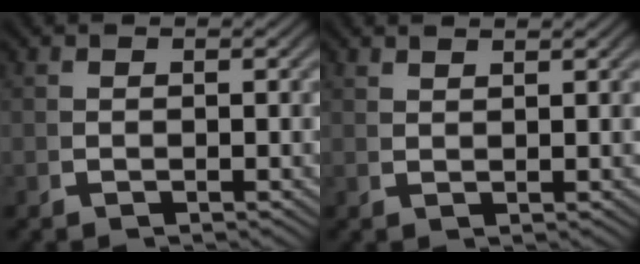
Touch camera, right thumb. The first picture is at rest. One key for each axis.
{"total": 1.6, "fx": 1.6, "fy": -0.5, "fz": 0.1, "tx": 0.005, "ty": 0.005, "tz": 0.034}